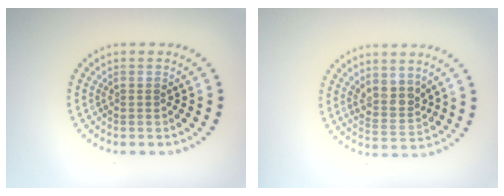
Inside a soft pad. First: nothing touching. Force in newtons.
{"total": 2.5, "press": 2.1, "slide": 1.4}